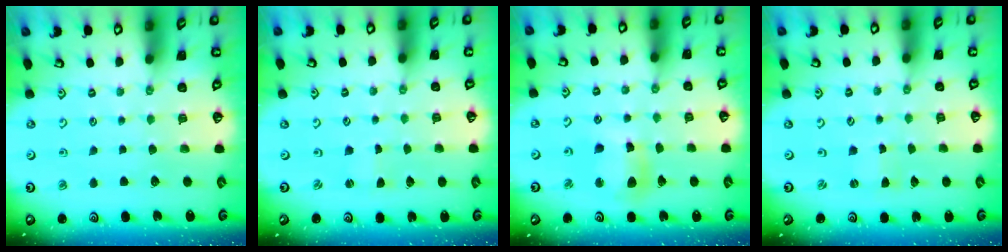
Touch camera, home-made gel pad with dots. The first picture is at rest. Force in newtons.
{"total": 0.0}
{"total": 10.3, "press": 10.3, "slide": 1.3}
{"total": 0.0}